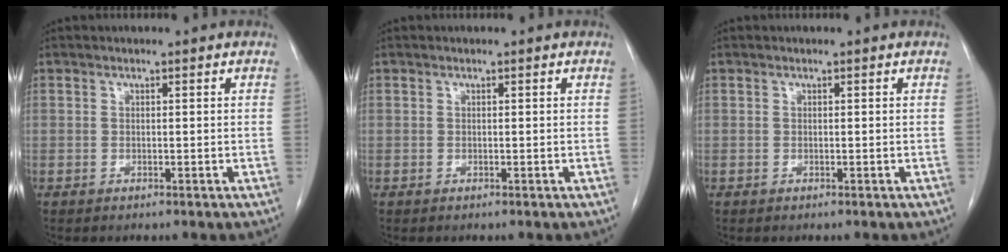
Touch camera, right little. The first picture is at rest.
{"total": 0.0}
{"total": 0.0}